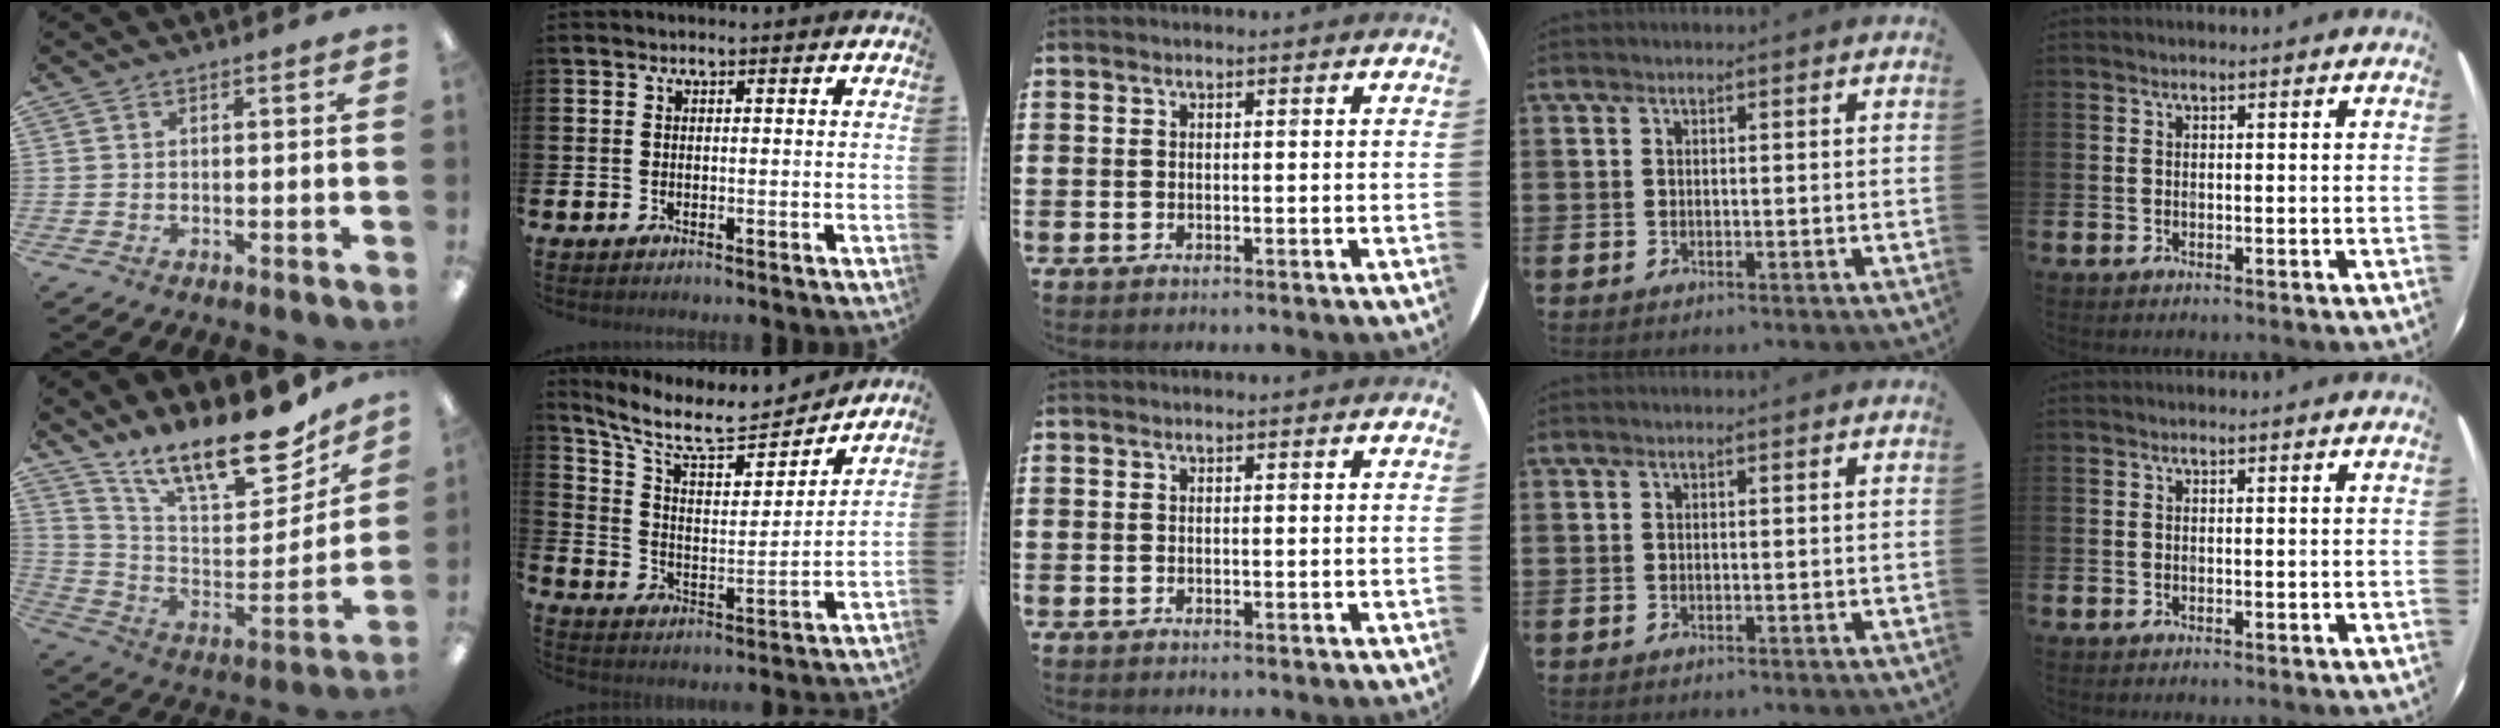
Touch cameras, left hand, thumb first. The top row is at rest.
{"thumb": {"total": 19.0, "force": [15.2, 5.6, 9.9], "torque": [-0.154, -0.124, 0.263]}, "index": {"total": 9.0, "force": [7.8, 2.9, 3.5], "torque": [-0.100, -0.053, 0.133]}}